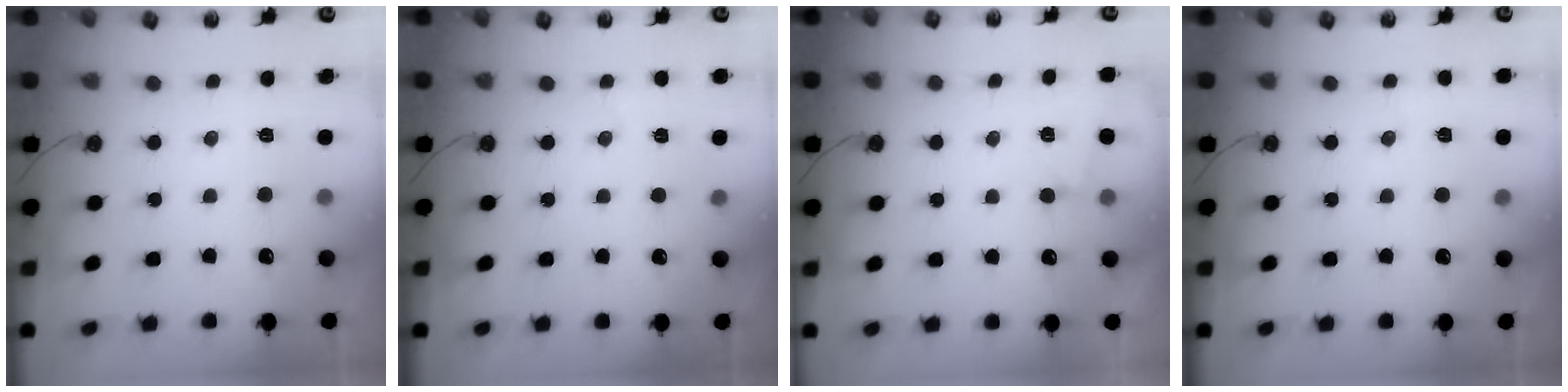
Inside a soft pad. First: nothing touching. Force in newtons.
{"total": 3.3, "press": 2.8, "slide": 1.7}
{"total": 2.7, "press": 2.4, "slide": 1.2}
{"total": 2.9, "press": 2.7, "slide": 0.9}